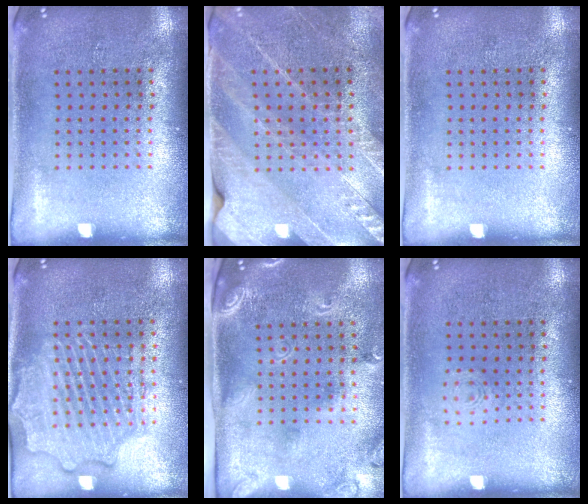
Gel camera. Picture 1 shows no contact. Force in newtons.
{"total": 2.7, "press": 2.7, "slide": 0.1}
{"total": 0.0}
{"total": 2.2, "press": 2.2, "slide": 0.2}
{"total": 2.5, "press": 1.8, "slide": 1.7}
{"total": 0.7, "press": 0.7, "slide": 0.1}